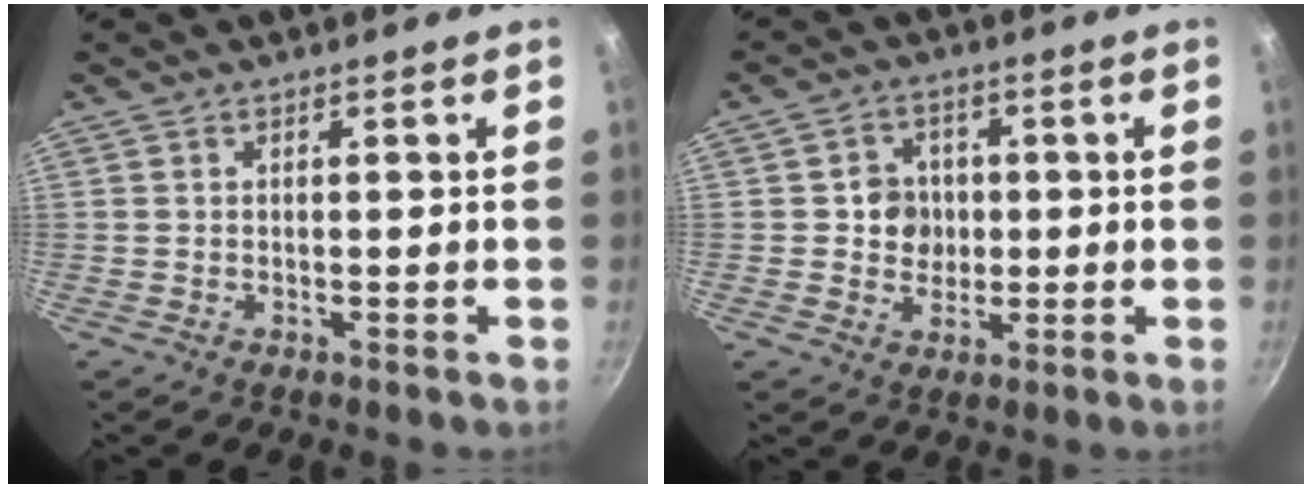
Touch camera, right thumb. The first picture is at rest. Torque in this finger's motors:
{"motor_torque": [0.02, -0.02, 0.46, -0.05, 0.07]}